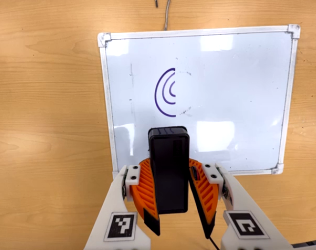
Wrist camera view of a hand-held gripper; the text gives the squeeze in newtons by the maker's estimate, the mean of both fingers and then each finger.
{"total": 9.9, "left": 10.1, "right": 9.8}